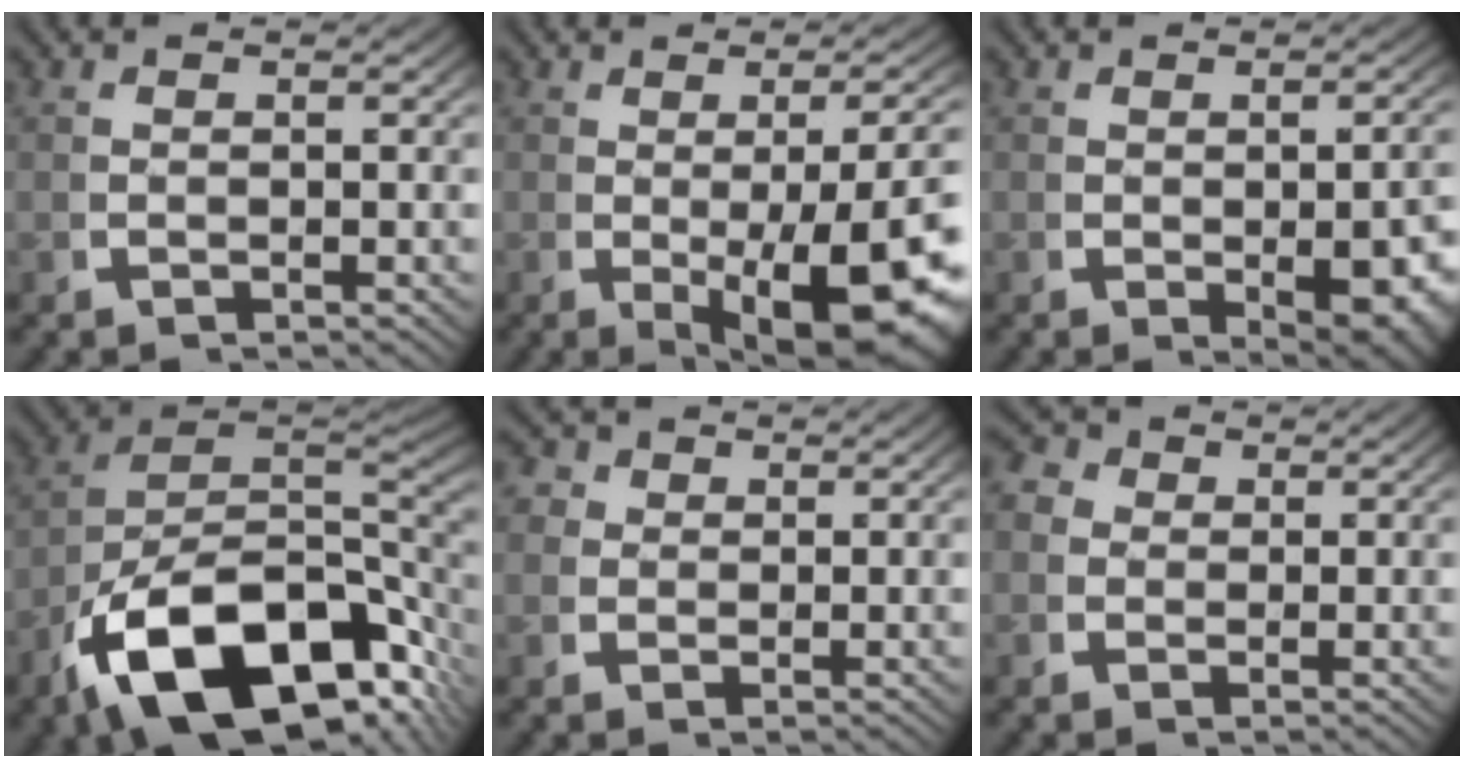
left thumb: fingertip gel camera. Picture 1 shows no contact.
{"total": 10.1, "force": [-2.4, 4.6, 8.6], "torque": [-0.130, -0.034, -0.010]}
{"total": 5.0, "force": [-1.0, 2.3, 4.3], "torque": [-0.058, -0.019, 0.000]}
{"total": 18.8, "force": [-4.0, 12.0, 14.0], "torque": [-0.255, -0.054, -0.042]}
{"total": 3.1, "force": [1.0, 2.7, 1.2], "torque": [-0.026, -0.003, 0.010]}
{"total": 3.8, "force": [0.8, 3.3, 1.7], "torque": [-0.033, 0.000, 0.000]}